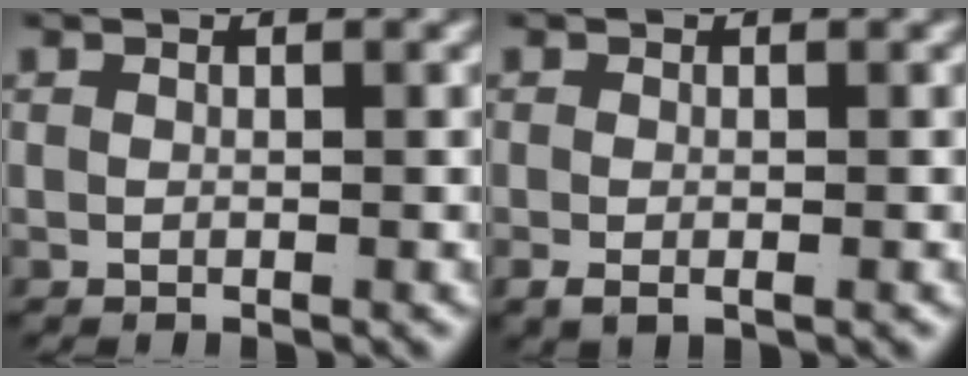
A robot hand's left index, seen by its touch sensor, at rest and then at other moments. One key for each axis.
{"total": 1.3, "fx": -0.9, "fy": 0.4, "fz": 1.0, "tx": -0.020, "ty": -0.011, "tz": -0.007}